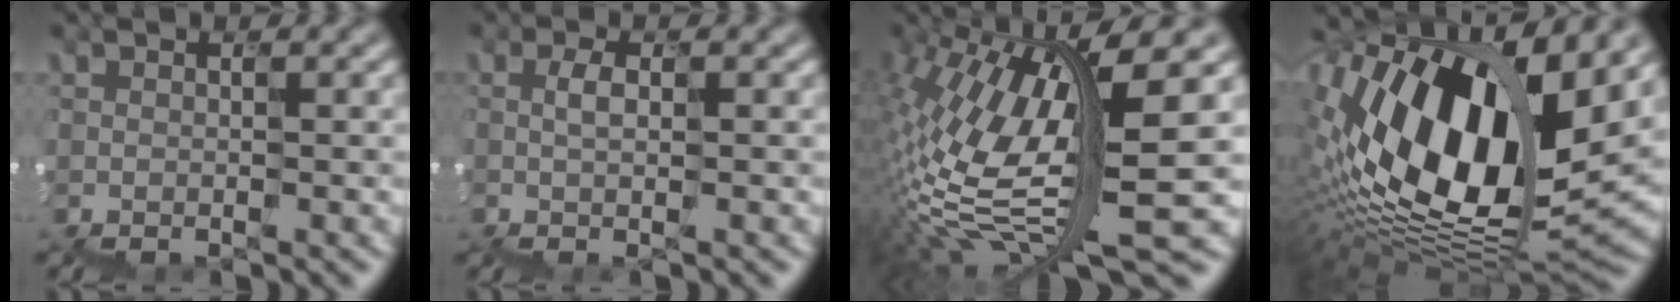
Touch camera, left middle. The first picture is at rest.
{"total": 0.0}
{"total": 10.8, "force": [1.9, 2.9, 10.2], "torque": [-0.234, -0.003, 0.049]}
{"total": 14.4, "force": [4.1, 7.8, 11.3], "torque": [-0.220, 0.011, 0.063]}